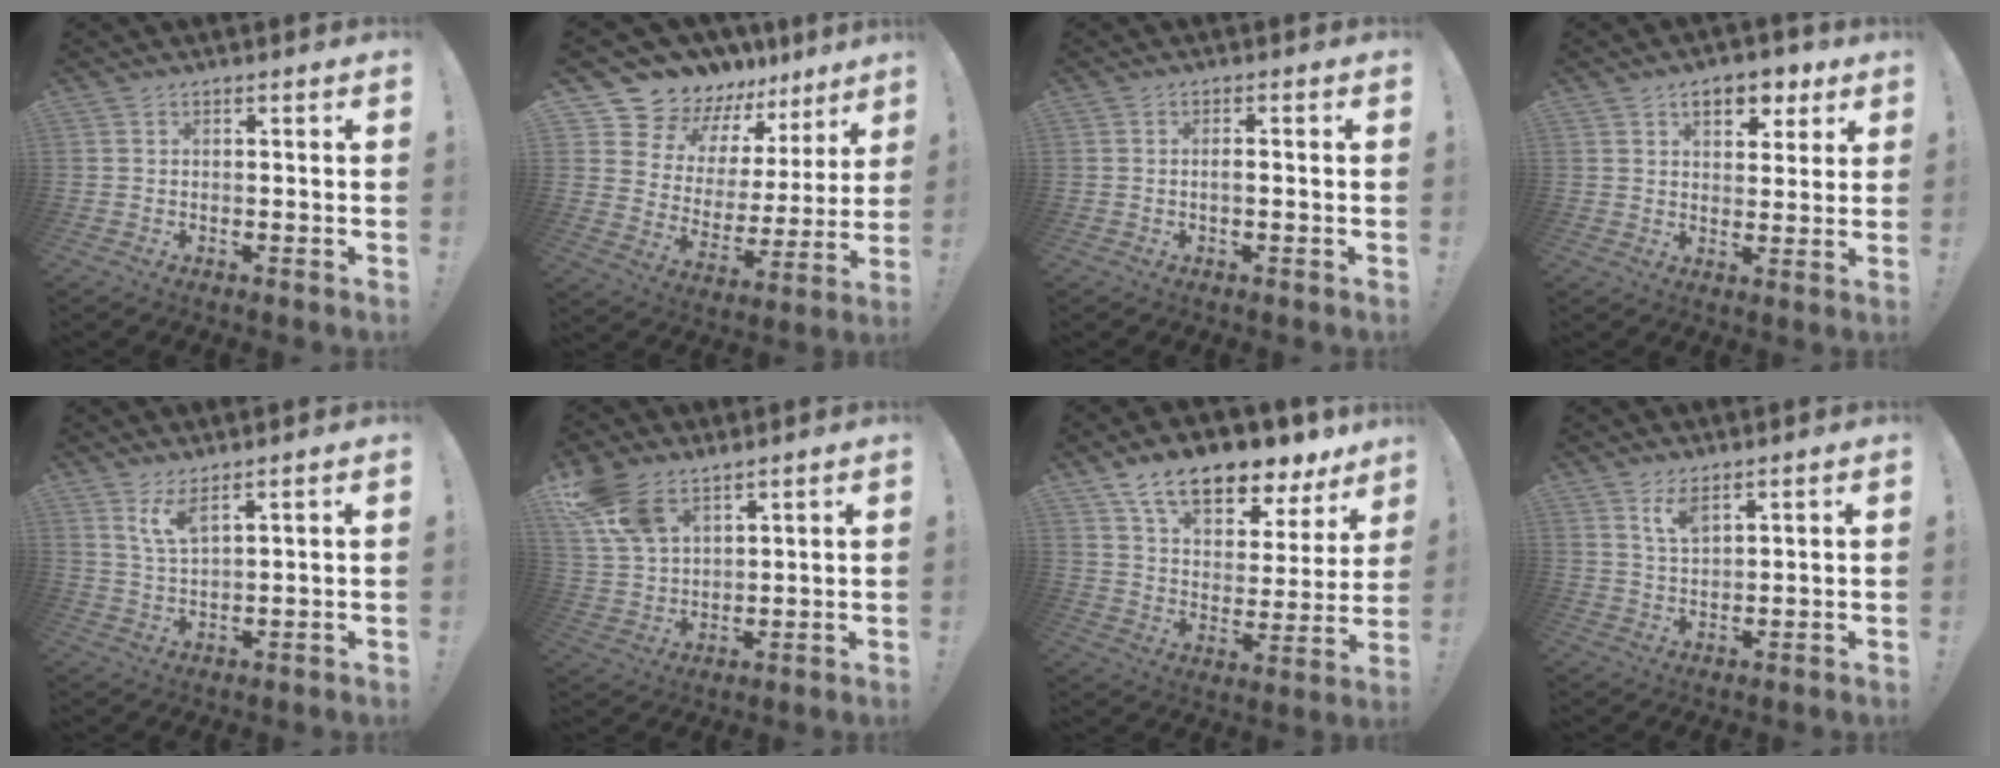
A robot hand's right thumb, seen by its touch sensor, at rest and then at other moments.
{"total": 13.2, "force": [12.2, 5.2, 0.4], "torque": [-0.028, -0.114, 0.233]}
{"total": 1.8, "force": [-0.4, 0.3, 1.7], "torque": [-0.032, 0.002, -0.008]}
{"total": 8.7, "force": [4.5, 5.2, 5.3], "torque": [-0.070, -0.012, 0.079]}
{"total": 5.8, "force": [3.9, 1.3, 4.1], "torque": [-0.078, -0.016, 0.068]}
{"total": 11.5, "force": [8.3, 6.0, 5.4], "torque": [-0.113, -0.036, 0.165]}
{"total": 14.5, "force": [11.0, 5.9, 7.5], "torque": [-0.120, -0.084, 0.190]}
{"total": 5.1, "force": [3.6, 1.9, 3.2], "torque": [-0.061, -0.016, 0.063]}